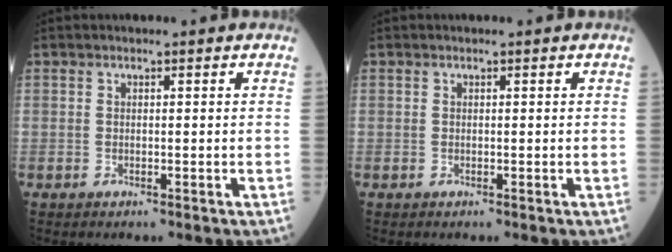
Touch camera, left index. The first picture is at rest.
{"total": 0.0}